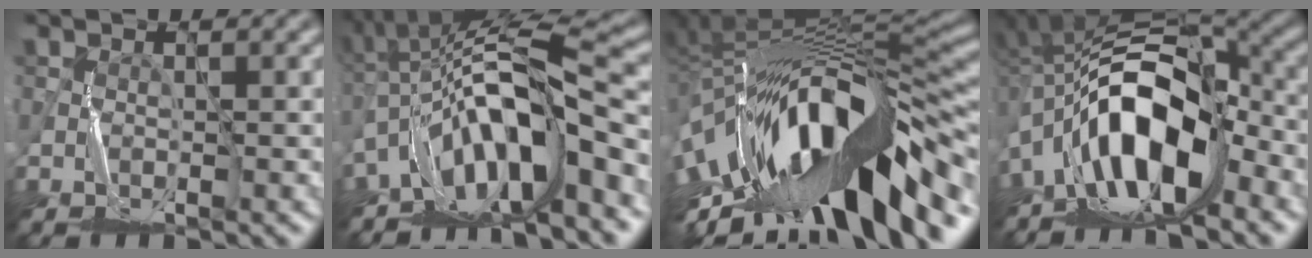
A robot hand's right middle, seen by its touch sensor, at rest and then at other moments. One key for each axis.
{"total": 11.0, "fx": -4.8, "fy": 2.9, "fz": 9.5, "tx": -0.147, "ty": 0.024, "tz": -0.089}
{"total": 16.7, "fx": -5.4, "fy": 5.4, "fz": 14.9, "tx": -0.248, "ty": 0.029, "tz": -0.102}
{"total": 11.4, "fx": -4.7, "fy": 4.3, "fz": 9.4, "tx": -0.158, "ty": 0.020, "tz": -0.092}